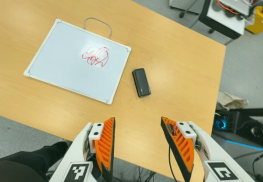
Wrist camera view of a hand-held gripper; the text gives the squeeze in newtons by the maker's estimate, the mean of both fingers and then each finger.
{"total": 0.0}